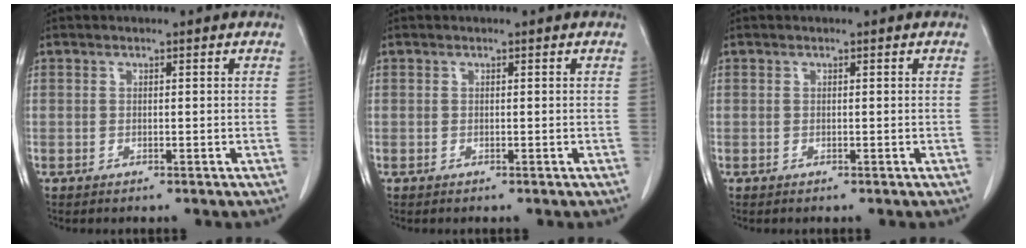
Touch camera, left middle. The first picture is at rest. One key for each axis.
{"total": 0.0}
{"total": 0.0}